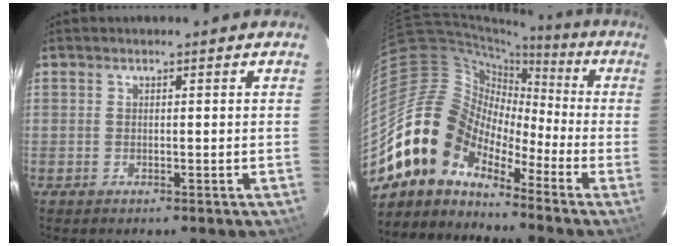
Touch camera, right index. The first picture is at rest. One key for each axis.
{"total": 12.7, "fx": -9.7, "fy": 7.4, "fz": 3.7, "tx": -0.067, "ty": 0.031, "tz": -0.202}